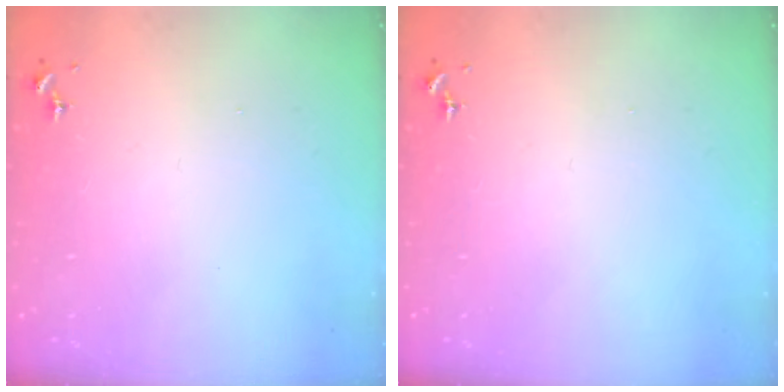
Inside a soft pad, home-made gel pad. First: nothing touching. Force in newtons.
{"total": 0.0}